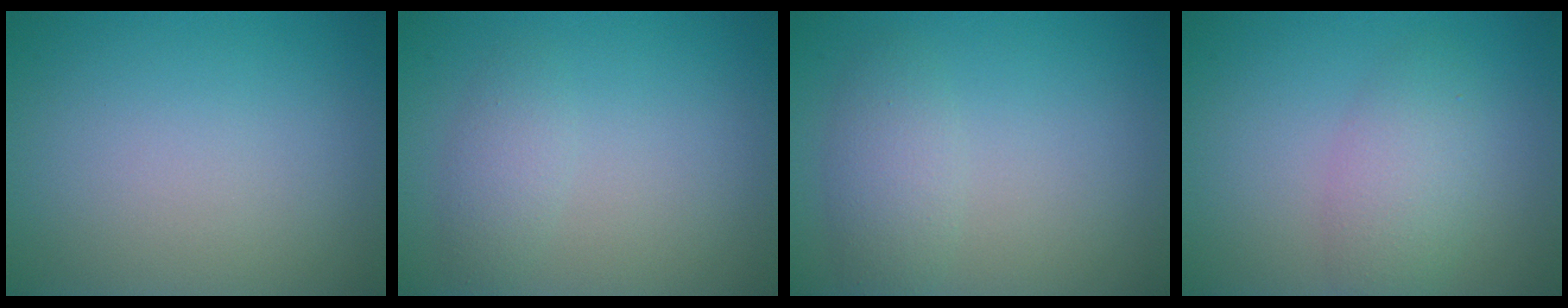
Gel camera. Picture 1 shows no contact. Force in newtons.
{"total": 1.8, "press": 1.8, "slide": 0.1}
{"total": 2.5, "press": 2.5, "slide": 0.1}
{"total": 3.2, "press": 3.2, "slide": 0.2}